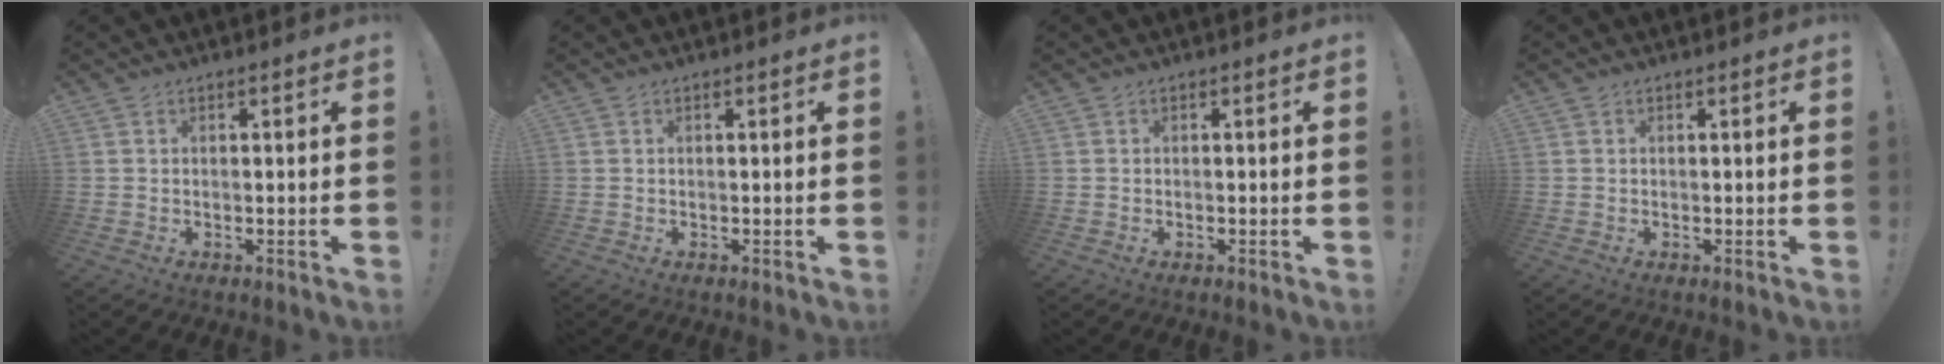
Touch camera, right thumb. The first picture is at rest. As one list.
[{"total": 0.0}, {"total": 0.0}, {"total": 0.0}]